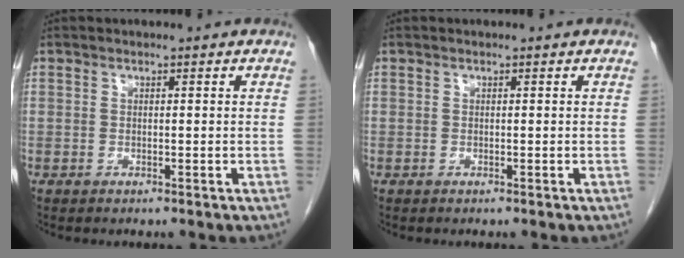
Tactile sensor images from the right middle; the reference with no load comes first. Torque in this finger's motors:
{"motor_torque": [0.00, 0.00, 0.00, -0.01]}